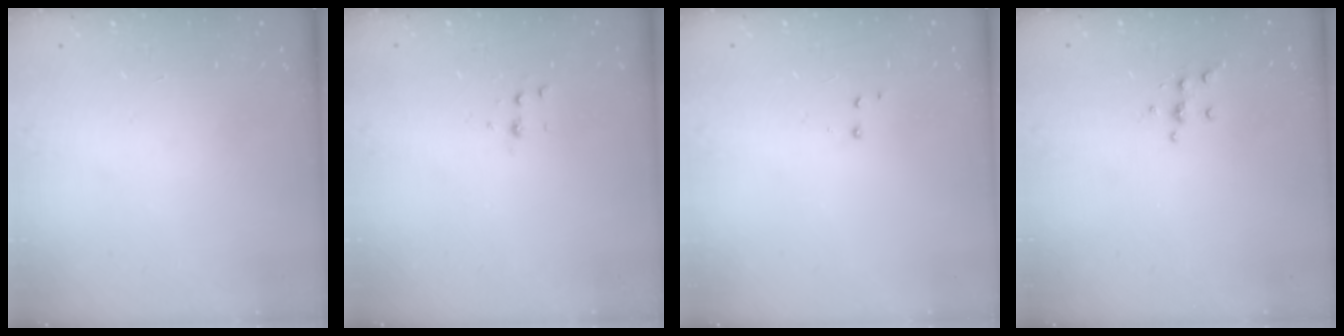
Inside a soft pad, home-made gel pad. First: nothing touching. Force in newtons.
{"total": 3.8, "press": 3.7, "slide": 1.1}
{"total": 2.8, "press": 2.7, "slide": 0.5}
{"total": 4.2, "press": 4.2, "slide": 0.4}